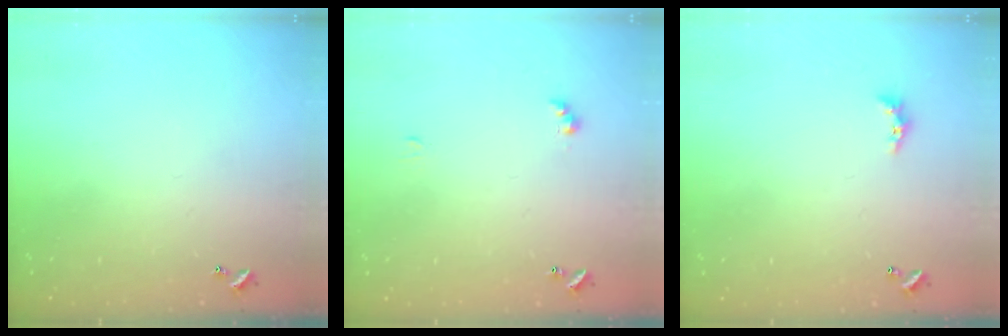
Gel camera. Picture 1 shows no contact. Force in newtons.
{"total": 1.8, "press": 1.8, "slide": 0.4}
{"total": 2.5, "press": 2.5, "slide": 0.6}